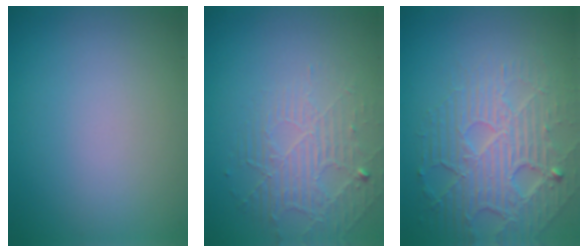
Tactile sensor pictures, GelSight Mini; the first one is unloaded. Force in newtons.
{"total": 2.3, "press": 1.7, "slide": 1.6}
{"total": 6.4, "press": 4.8, "slide": 4.3}